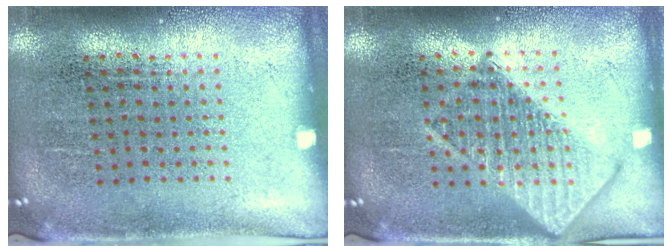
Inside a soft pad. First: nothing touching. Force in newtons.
{"total": 2.9, "press": 2.9, "slide": 0.4}